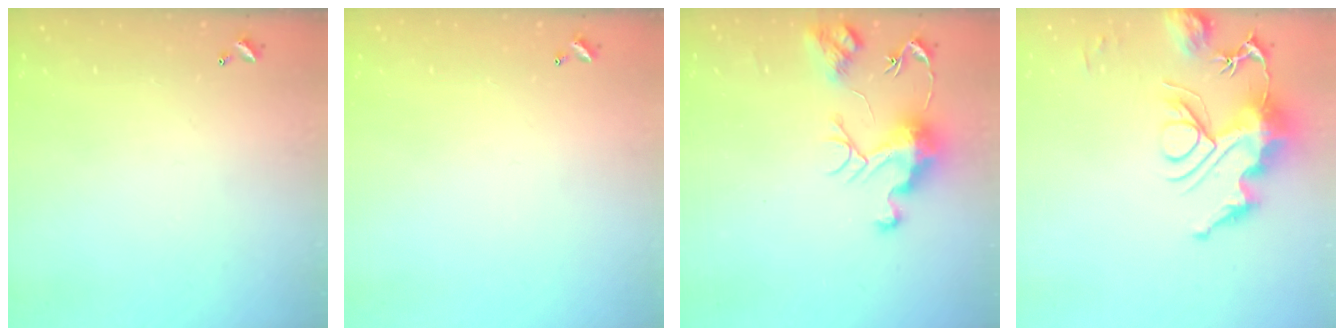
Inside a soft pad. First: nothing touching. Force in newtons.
{"total": 0.0}
{"total": 9.4, "press": 9.4, "slide": 0.7}
{"total": 13.8, "press": 13.7, "slide": 0.8}